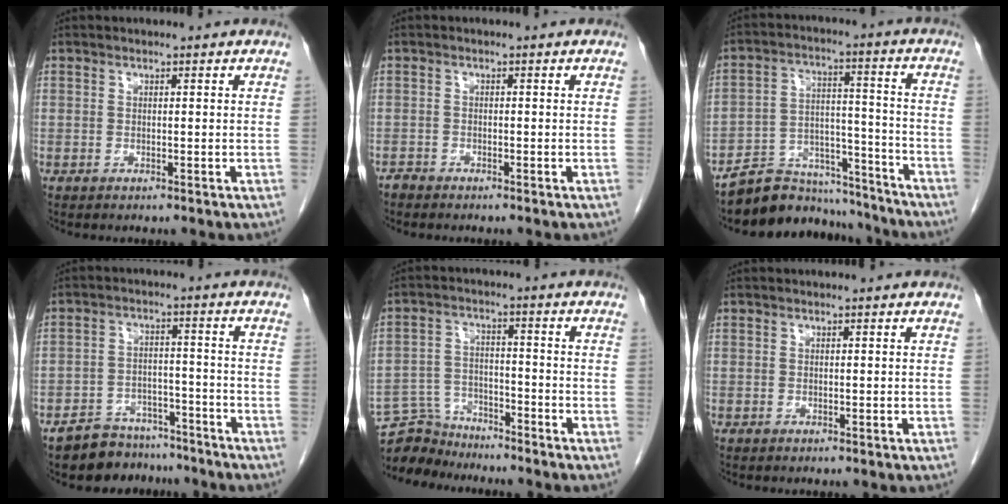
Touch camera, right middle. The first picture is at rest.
{"total": 1.0, "force": [-1.0, 0.3, -0.1], "torque": [-0.003, -0.001, -0.021]}
{"total": 12.2, "force": [-11.5, 4.1, 0.9], "torque": [-0.003, 0.050, -0.186]}
{"total": 8.5, "force": [-7.5, 4.1, 0.6], "torque": [0.000, 0.022, -0.116]}
{"total": 7.1, "force": [-6.8, 2.0, -0.6], "torque": [0.003, 0.007, -0.127]}
{"total": 0.0}